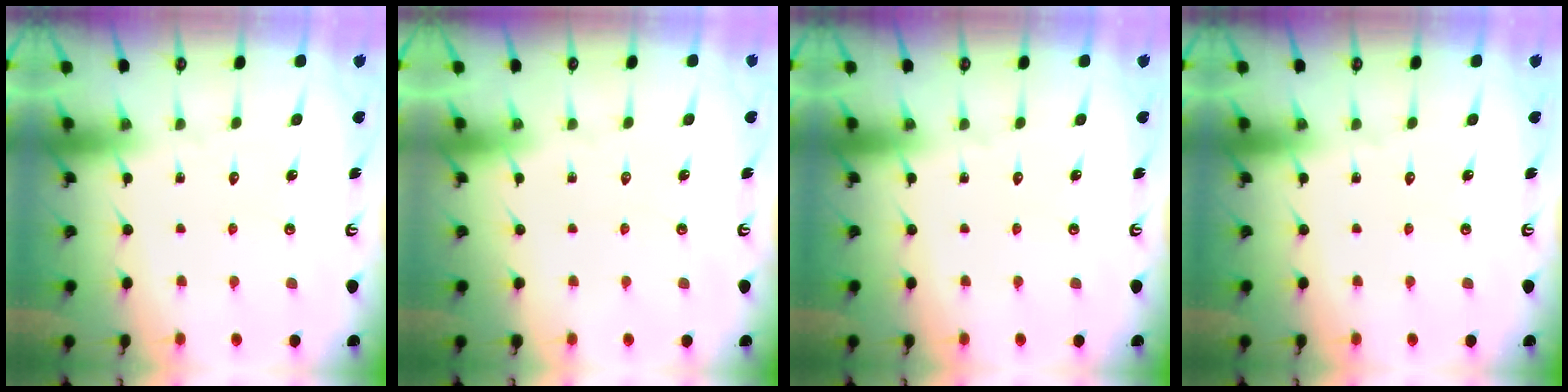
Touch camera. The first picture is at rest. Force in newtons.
{"total": 0.0}
{"total": 0.0}
{"total": 0.0}